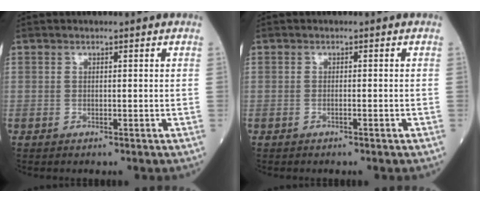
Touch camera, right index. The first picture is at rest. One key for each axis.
{"total": 0.7, "fx": -0.4, "fy": 0.0, "fz": 0.6, "tx": -0.016, "ty": 0.001, "tz": -0.001}